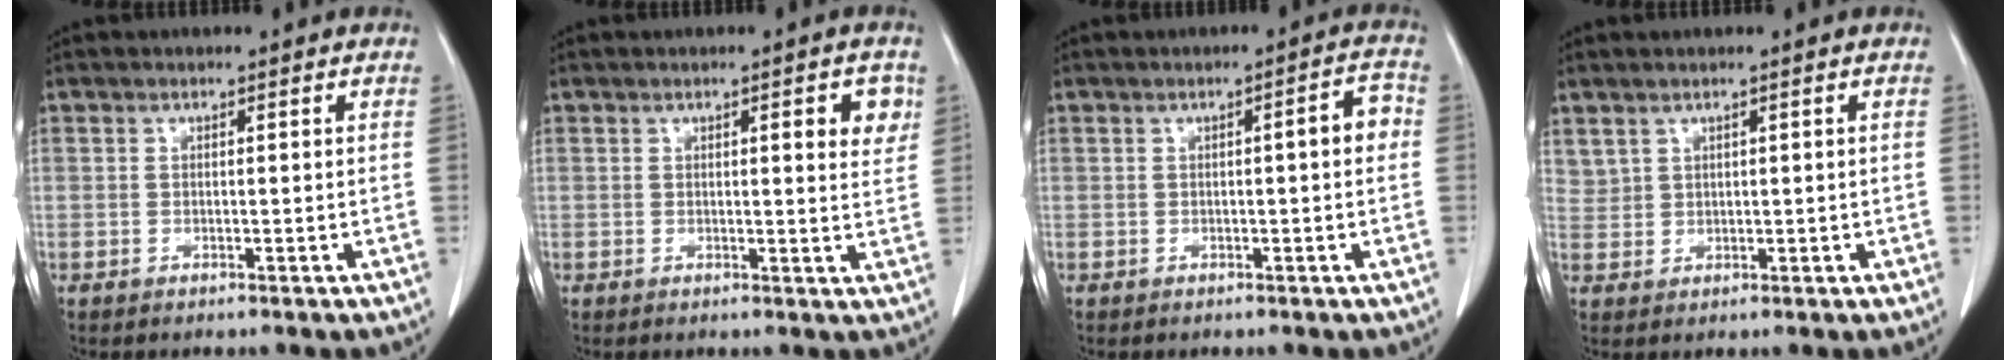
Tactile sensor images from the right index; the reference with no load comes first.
{"total": 4.1, "force": [1.6, 0.9, 3.7], "torque": [-0.041, -0.004, 0.017]}
{"total": 3.5, "force": [0.0, 0.6, 3.4], "torque": [-0.041, 0.011, -0.003]}
{"total": 2.3, "force": [1.7, 1.4, 0.6], "torque": [-0.012, 0.007, 0.043]}